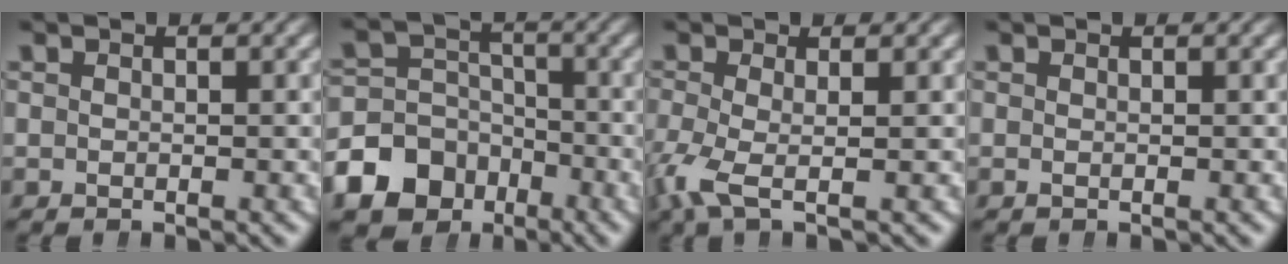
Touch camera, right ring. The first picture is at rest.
{"total": 9.8, "force": [-4.8, 7.9, 3.2], "torque": [-0.053, -0.035, -0.077]}
{"total": 2.9, "force": [-1.0, 1.1, 2.5], "torque": [-0.081, -0.027, -0.007]}
{"total": 0.0}